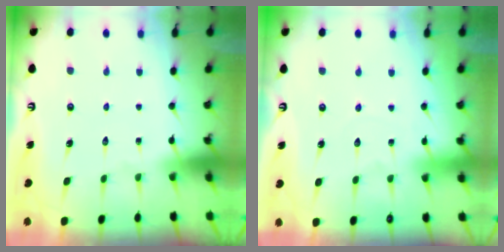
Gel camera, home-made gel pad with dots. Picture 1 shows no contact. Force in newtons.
{"total": 3.3, "press": 3.3, "slide": 0.4}